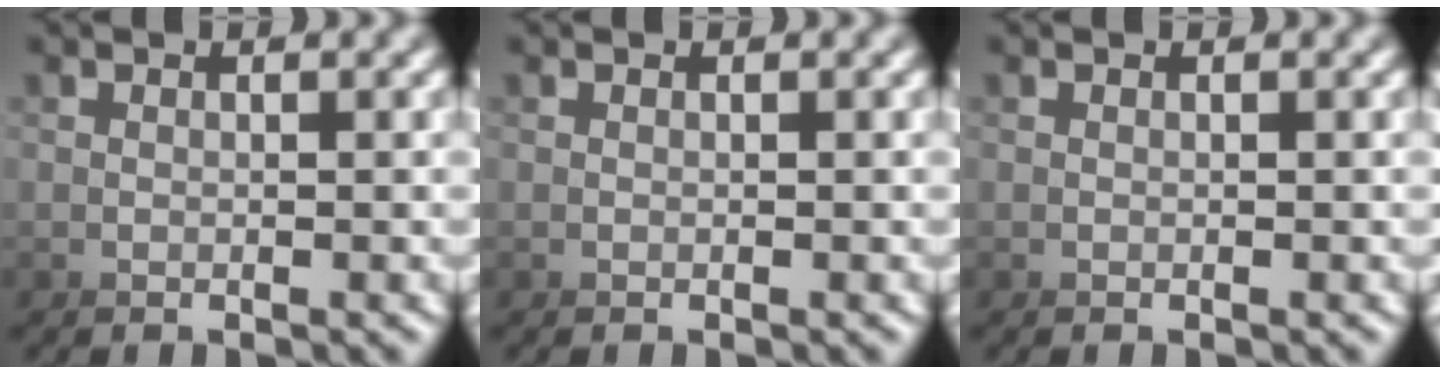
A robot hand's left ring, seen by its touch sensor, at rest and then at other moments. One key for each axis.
{"total": 0.0}
{"total": 0.0}